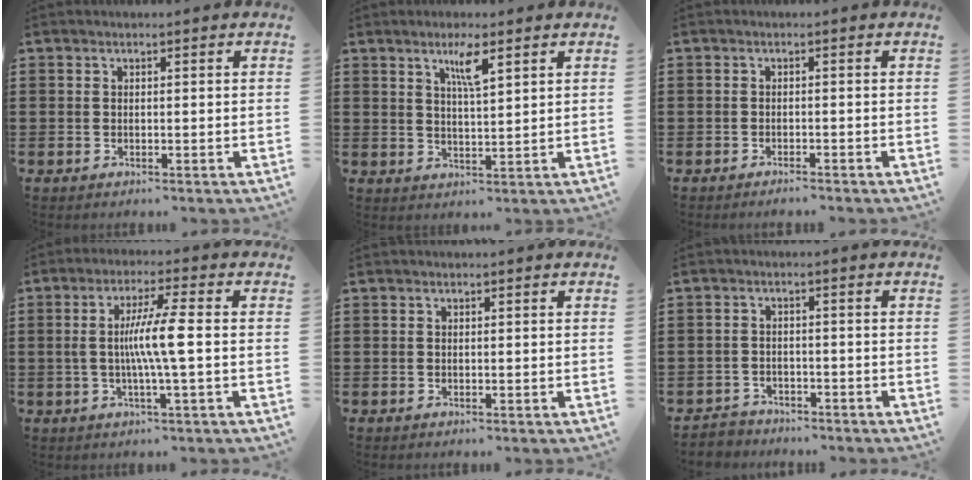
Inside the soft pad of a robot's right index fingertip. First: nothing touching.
{"total": 4.3, "force": [2.6, 0.6, 3.3], "torque": [-0.056, -0.001, 0.040]}
{"total": 1.0, "force": [-1.0, 0.0, 0.2], "torque": [-0.006, 0.000, -0.020]}
{"total": 7.0, "force": [-0.4, -0.2, 7.0], "torque": [-0.133, -0.006, -0.017]}
{"total": 0.0}
{"total": 2.5, "force": [-2.4, 0.7, -0.3], "torque": [-0.003, 0.003, -0.055]}